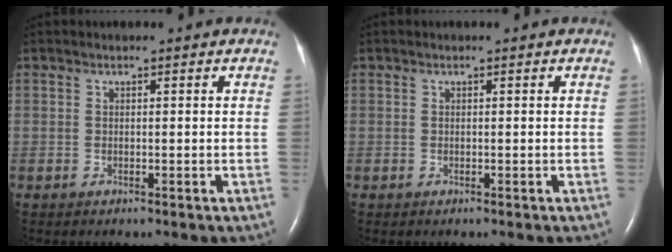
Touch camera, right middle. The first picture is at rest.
{"total": 0.0}